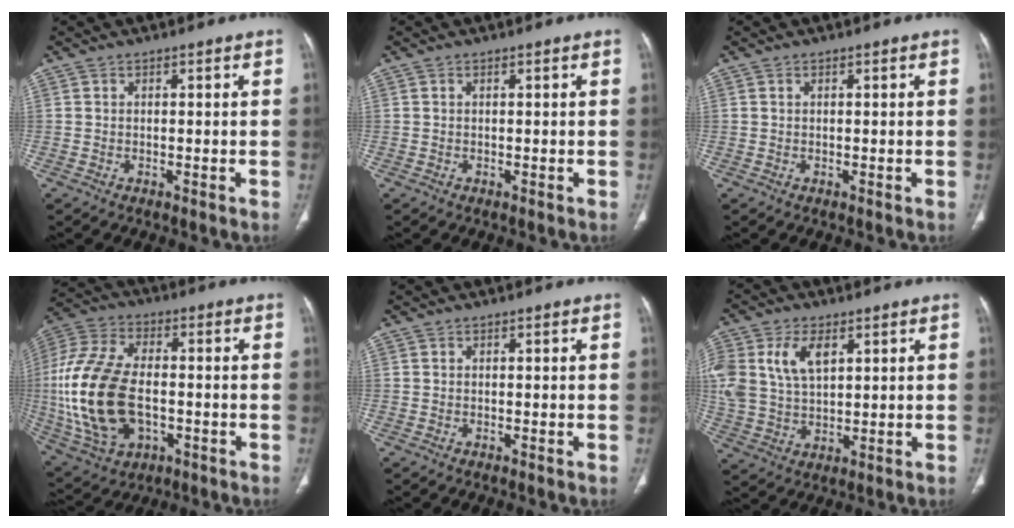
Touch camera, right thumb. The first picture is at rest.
{"total": 0.0}
{"total": 0.0}
{"total": 22.0, "force": [-2.3, 13.0, 17.5], "torque": [-0.381, 0.003, -0.031]}
{"total": 0.0}
{"total": 13.1, "force": [4.6, 8.1, 9.3], "torque": [-0.207, -0.005, 0.097]}